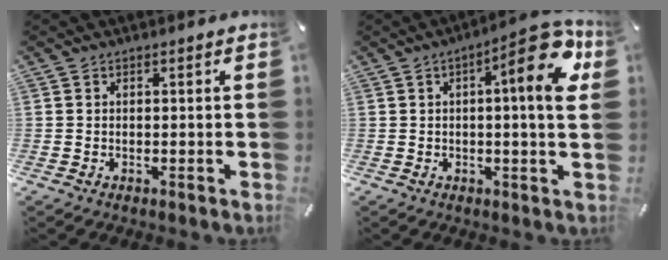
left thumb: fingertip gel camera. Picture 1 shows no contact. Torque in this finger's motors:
{"motor_torque": [0.72, 0.26, 0.56, 0.22, 0.09]}